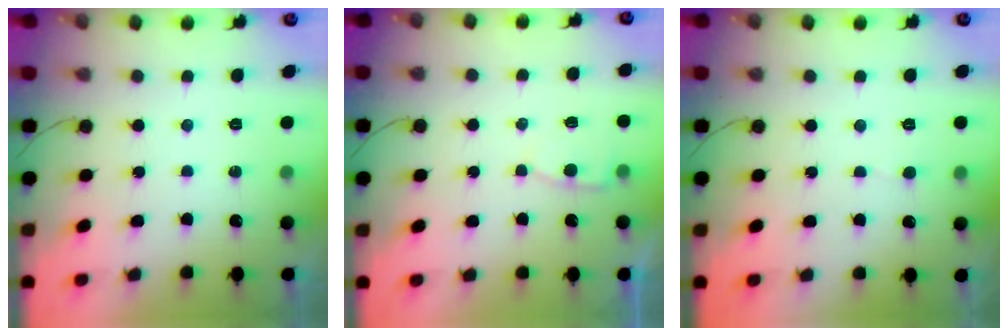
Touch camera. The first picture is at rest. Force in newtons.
{"total": 3.8, "press": 3.7, "slide": 0.4}
{"total": 2.4, "press": 2.4, "slide": 0.3}